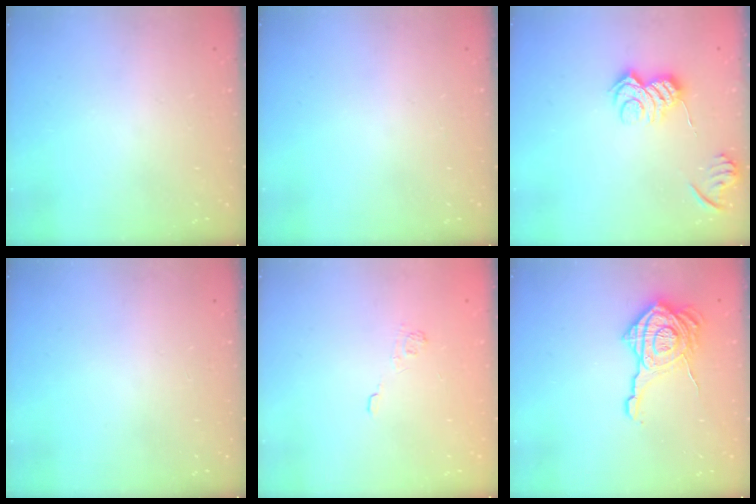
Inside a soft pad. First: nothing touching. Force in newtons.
{"total": 0.0}
{"total": 10.7, "press": 10.7, "slide": 0.3}
{"total": 0.0}
{"total": 2.3, "press": 1.8, "slide": 1.3}
{"total": 17.6, "press": 17.5, "slide": 1.1}